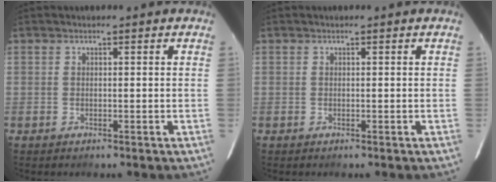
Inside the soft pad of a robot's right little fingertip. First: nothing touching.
{"total": 0.0}